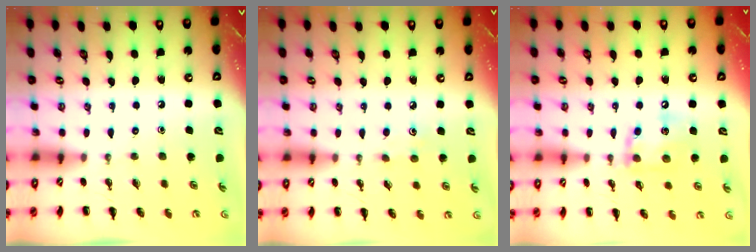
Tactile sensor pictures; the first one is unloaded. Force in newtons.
{"total": 4.8, "press": 4.7, "slide": 1.2}
{"total": 11.8, "press": 11.7, "slide": 1.3}